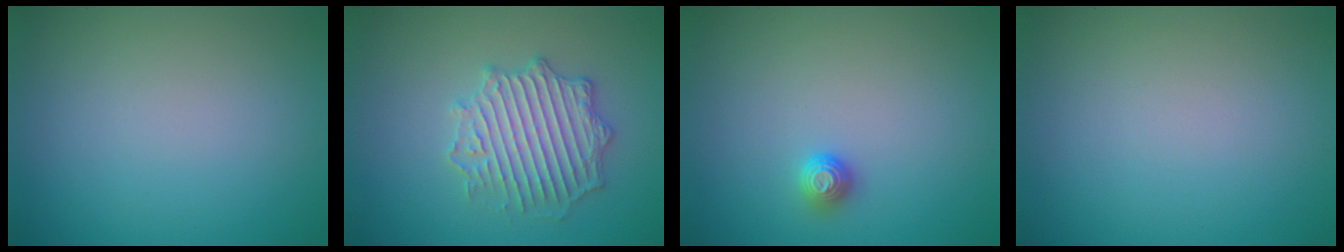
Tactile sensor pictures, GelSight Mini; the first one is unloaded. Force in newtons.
{"total": 4.1, "press": 4.1, "slide": 0.3}
{"total": 1.1, "press": 1.0, "slide": 0.4}
{"total": 0.0}